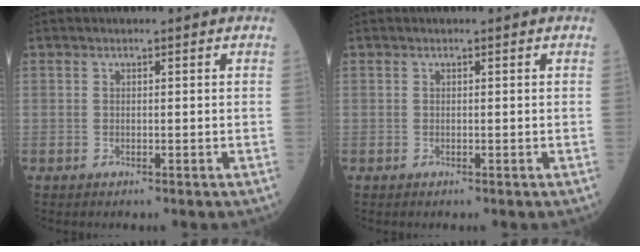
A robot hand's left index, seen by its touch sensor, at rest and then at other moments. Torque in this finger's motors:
{"motor_torque": [0.10, 0.13, 0.00, 0.00]}